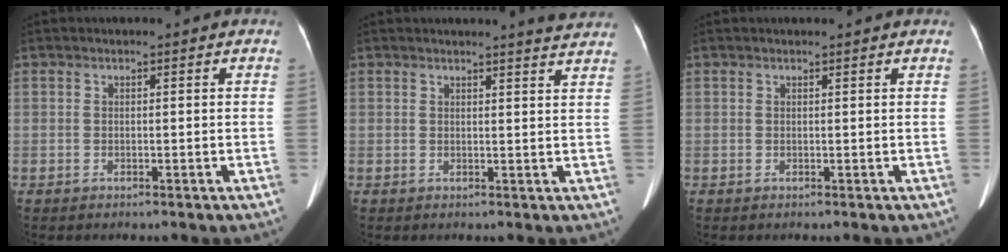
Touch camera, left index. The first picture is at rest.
{"total": 4.7, "force": [4.5, -0.4, 1.1], "torque": [-0.019, -0.010, 0.033]}
{"total": 1.1, "force": [1.0, 0.1, 0.3], "torque": [-0.010, 0.007, 0.013]}